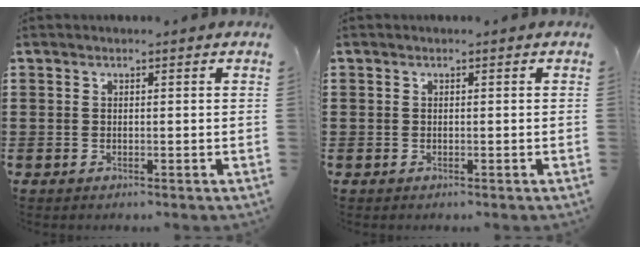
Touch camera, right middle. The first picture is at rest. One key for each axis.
{"total": 0.0}